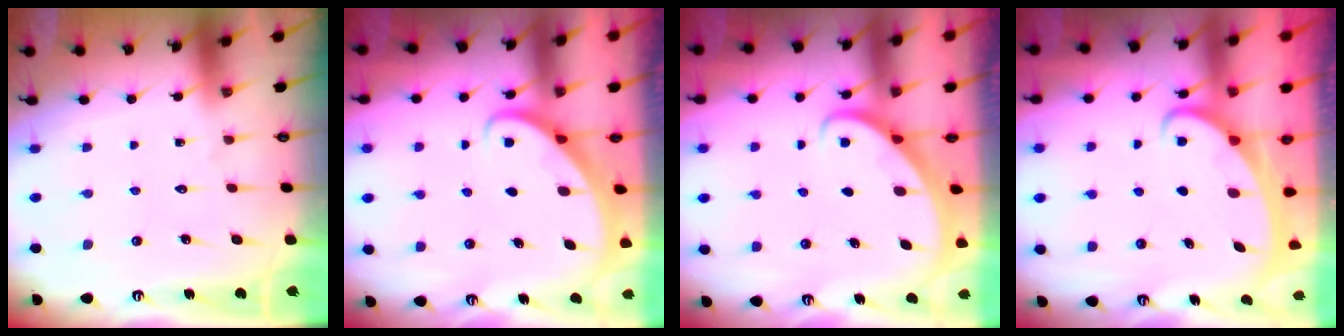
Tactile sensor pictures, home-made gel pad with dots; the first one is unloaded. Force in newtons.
{"total": 2.7, "press": 2.7, "slide": 0.2}
{"total": 2.7, "press": 2.7, "slide": 0.2}
{"total": 2.1, "press": 2.1, "slide": 0.3}